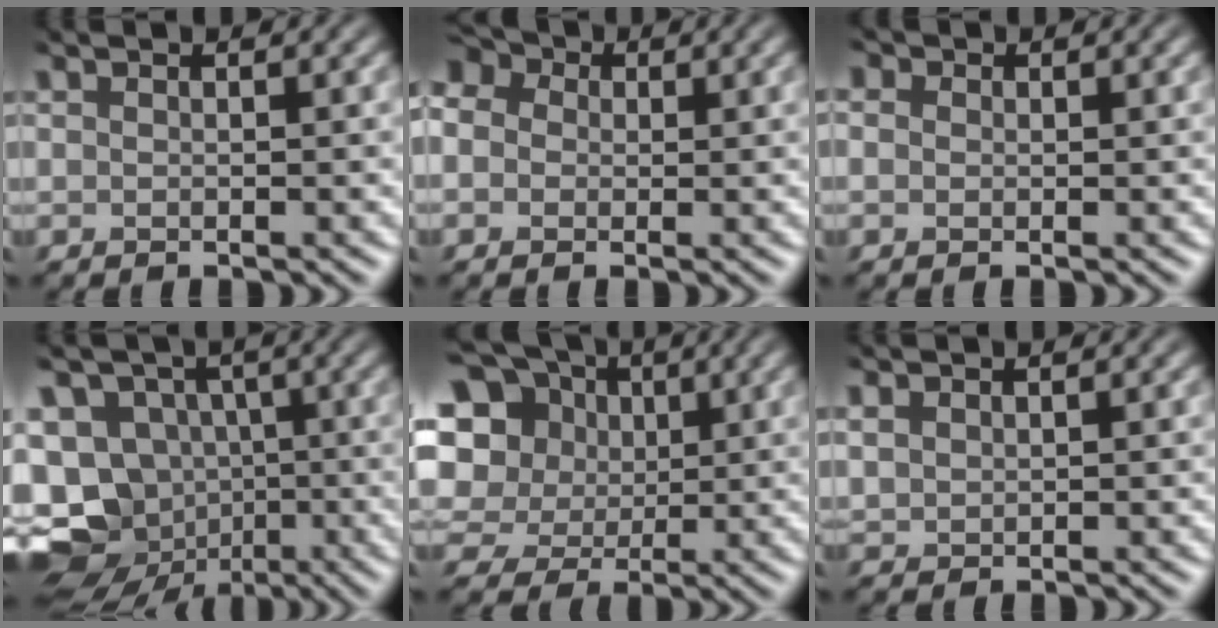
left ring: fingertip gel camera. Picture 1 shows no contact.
{"total": 5.6, "force": [1.6, 4.6, 2.7], "torque": [-0.077, 0.020, 0.016]}
{"total": 0.9, "force": [0.1, 0.9, -0.1], "torque": [-0.005, -0.001, 0.006]}
{"total": 14.6, "force": [-5.3, 12.4, 5.6], "torque": [-0.117, -0.022, -0.092]}
{"total": 13.4, "force": [3.3, 11.4, 6.1], "torque": [-0.162, 0.042, 0.052]}
{"total": 0.7, "force": [0.6, 0.4, 0.2], "torque": [-0.012, 0.006, 0.023]}